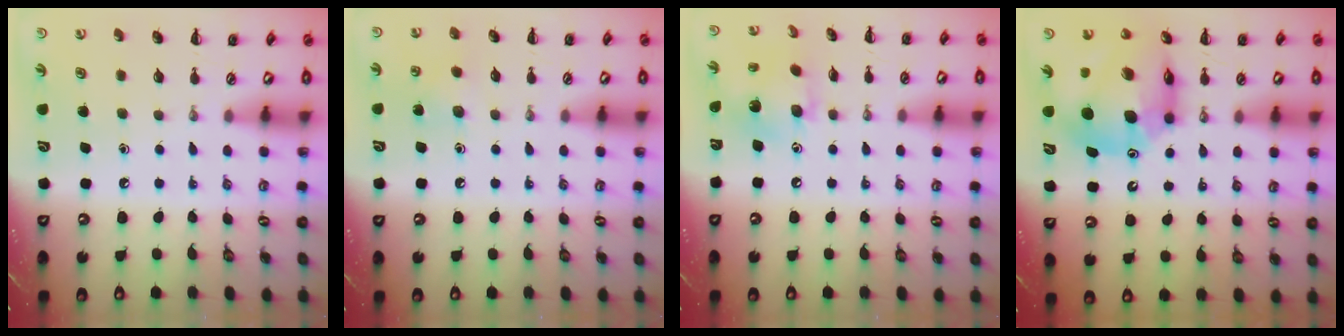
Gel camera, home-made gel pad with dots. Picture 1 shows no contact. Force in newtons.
{"total": 5.9, "press": 5.7, "slide": 1.4}
{"total": 7.5, "press": 7.5, "slide": 0.5}
{"total": 16.6, "press": 15.8, "slide": 4.9}